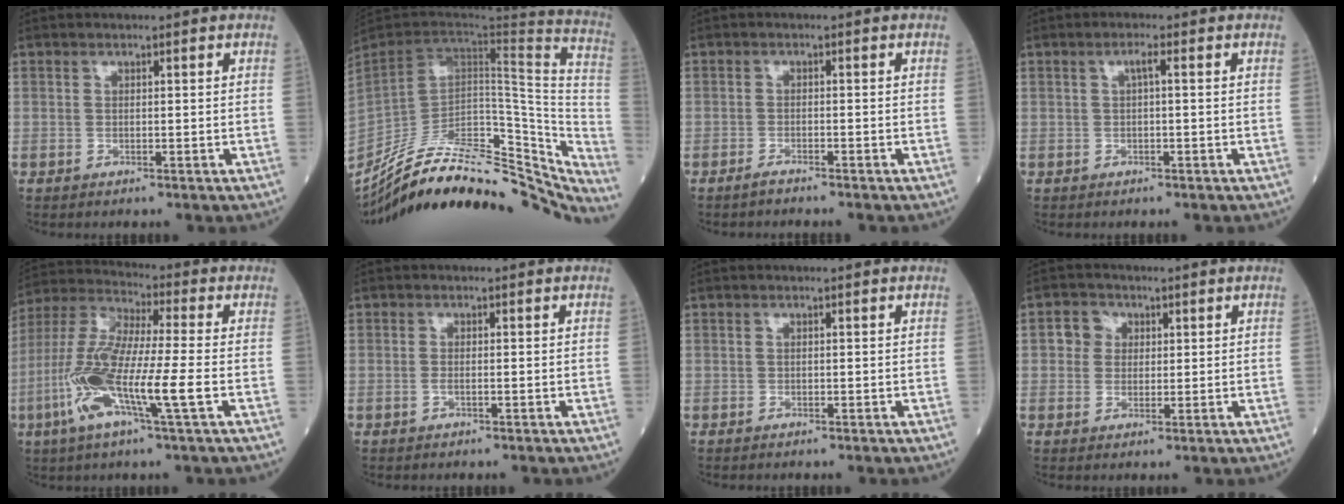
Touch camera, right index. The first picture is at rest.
{"total": 36.1, "force": [-30.3, 9.4, 17.2], "torque": [-0.245, -0.029, -0.428]}
{"total": 1.0, "force": [-0.9, -0.1, 0.4], "torque": [-0.015, -0.001, -0.018]}
{"total": 1.4, "force": [0.2, 0.1, 1.4], "torque": [-0.024, 0.004, 0.003]}
{"total": 14.9, "force": [-4.1, 1.0, 14.2], "torque": [-0.301, -0.012, -0.088]}
{"total": 0.9, "force": [-0.2, 0.3, 0.8], "torque": [-0.019, 0.000, -0.005]}
{"total": 0.0}
{"total": 3.3, "force": [0.8, 3.1, 0.9], "torque": [-0.013, 0.009, 0.011]}